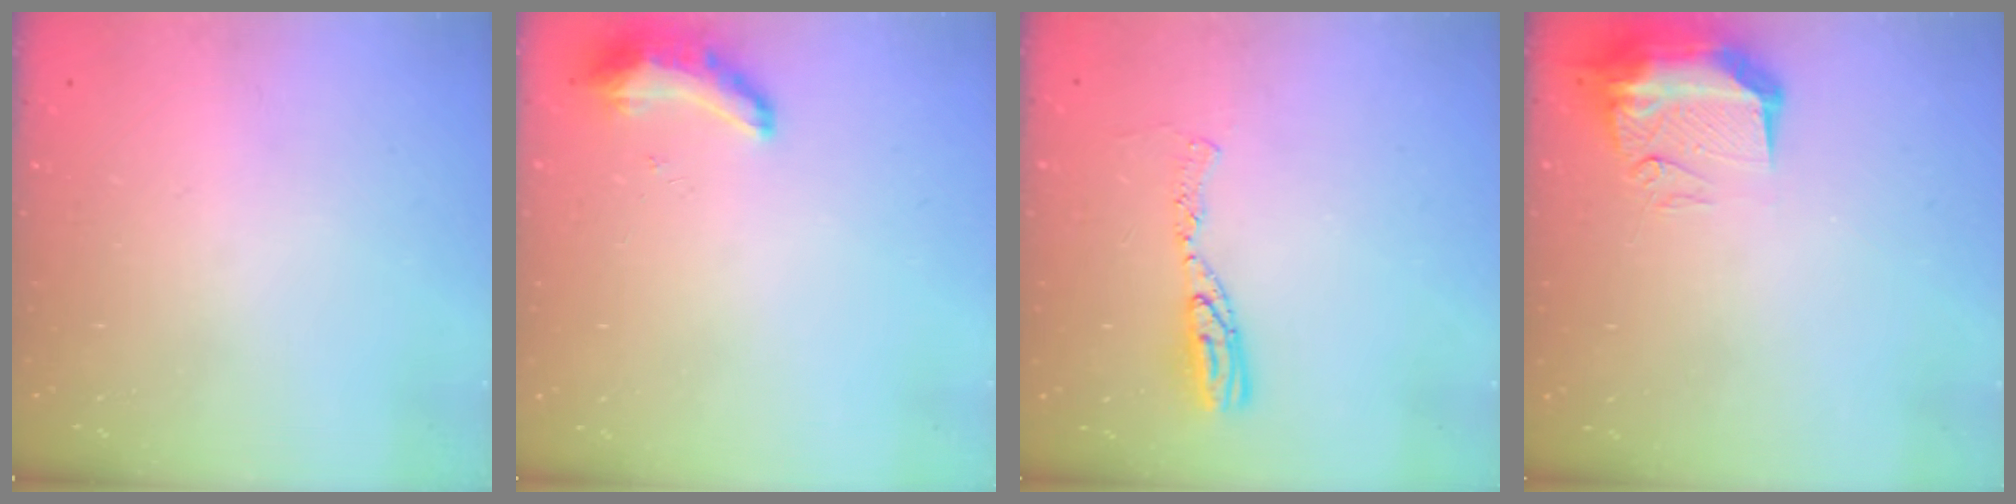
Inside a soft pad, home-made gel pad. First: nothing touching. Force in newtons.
{"total": 8.8, "press": 8.7, "slide": 1.3}
{"total": 8.2, "press": 8.1, "slide": 0.7}
{"total": 11.0, "press": 10.9, "slide": 1.1}